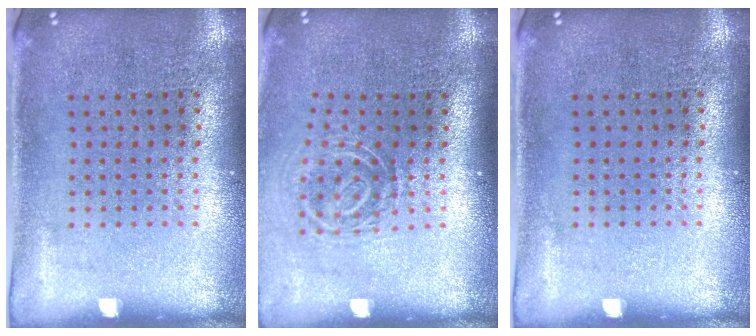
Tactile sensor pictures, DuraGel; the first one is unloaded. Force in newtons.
{"total": 1.8, "press": 1.2, "slide": 1.4}
{"total": 0.0}